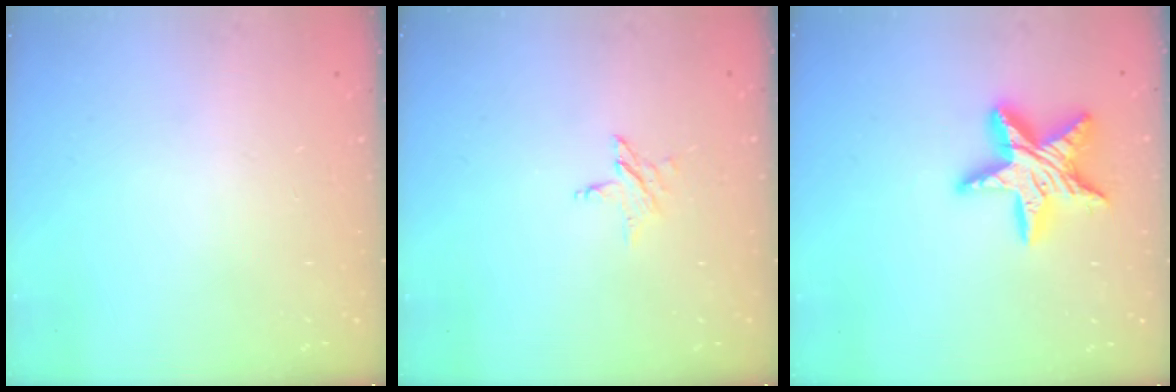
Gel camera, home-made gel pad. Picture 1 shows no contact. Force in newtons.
{"total": 3.5, "press": 3.5, "slide": 0.3}
{"total": 15.5, "press": 15.4, "slide": 1.4}